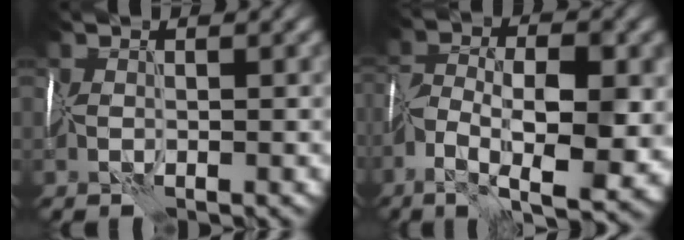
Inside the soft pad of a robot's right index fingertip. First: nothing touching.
{"total": 10.3, "force": [-3.2, 4.5, 8.7], "torque": [-0.143, -0.004, -0.054]}